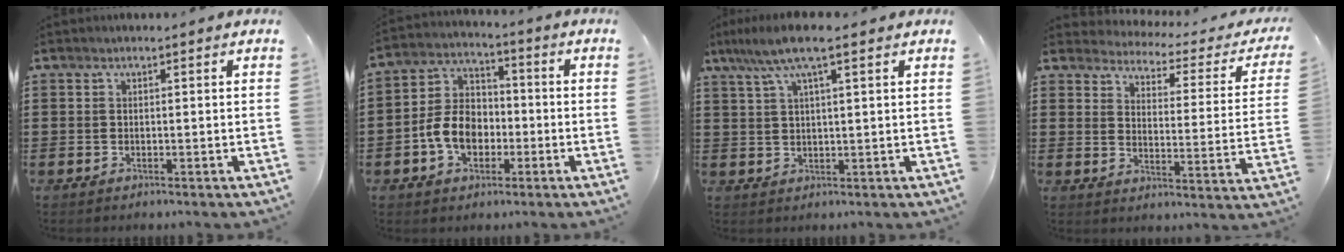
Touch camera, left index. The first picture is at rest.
{"total": 7.6, "force": [-2.5, 5.5, 4.7], "torque": [-0.122, 0.009, -0.055]}
{"total": 6.7, "force": [3.9, 0.8, 5.4], "torque": [-0.113, 0.003, 0.066]}
{"total": 2.3, "force": [2.2, 0.4, 0.4], "torque": [-0.031, -0.023, 0.028]}